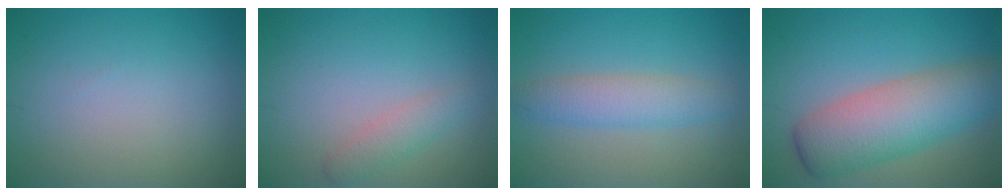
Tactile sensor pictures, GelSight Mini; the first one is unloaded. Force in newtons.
{"total": 1.9, "press": 1.9, "slide": 0.0}
{"total": 3.5, "press": 3.5, "slide": 0.1}
{"total": 7.5, "press": 7.5, "slide": 0.3}